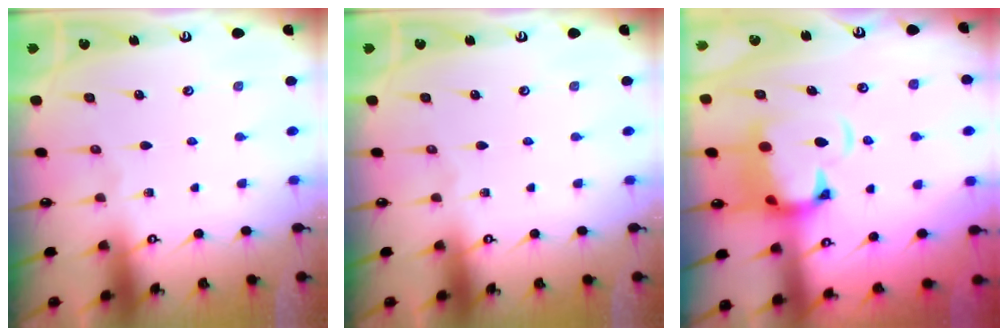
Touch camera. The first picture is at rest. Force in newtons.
{"total": 0.0}
{"total": 5.4, "press": 5.1, "slide": 1.7}